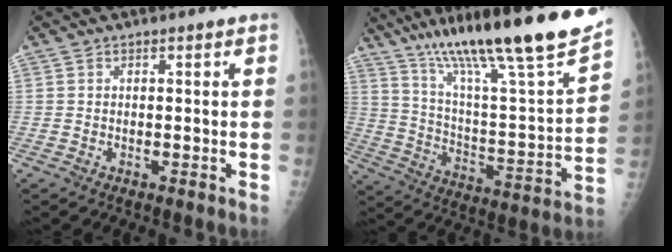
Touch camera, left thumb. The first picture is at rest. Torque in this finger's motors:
{"motor_torque": [1.32, -0.77, 1.41, -1.36, 0.13]}